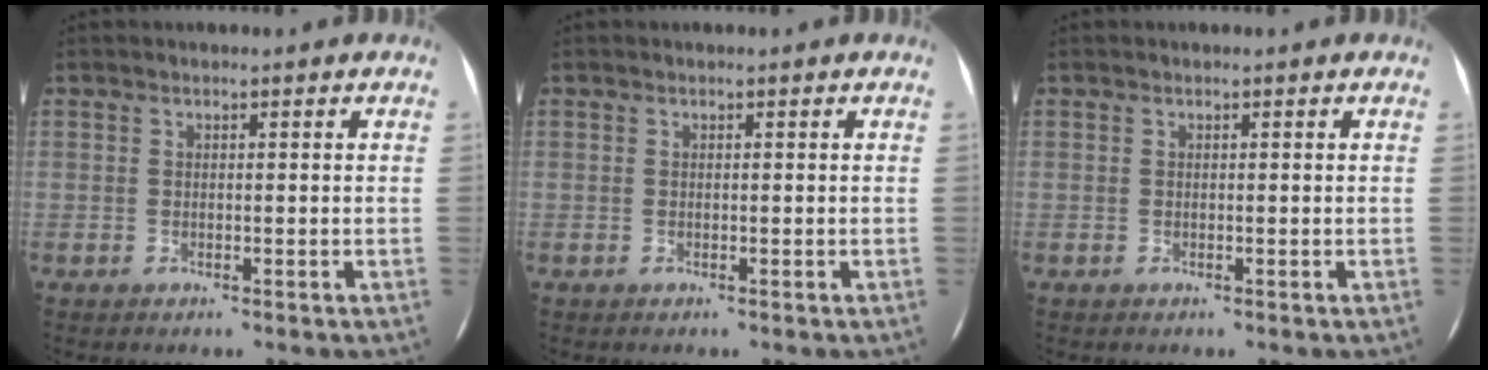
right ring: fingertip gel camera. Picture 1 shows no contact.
{"total": 0.0}
{"total": 0.0}